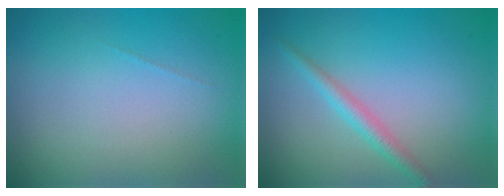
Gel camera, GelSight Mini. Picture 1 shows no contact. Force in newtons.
{"total": 2.0, "press": 2.0, "slide": 0.1}